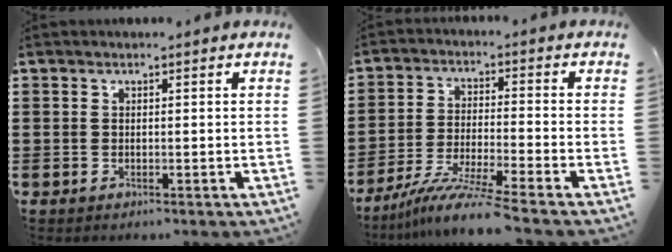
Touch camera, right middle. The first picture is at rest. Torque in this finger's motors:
{"motor_torque": [1.58, -0.56, 0.43, 0.18]}